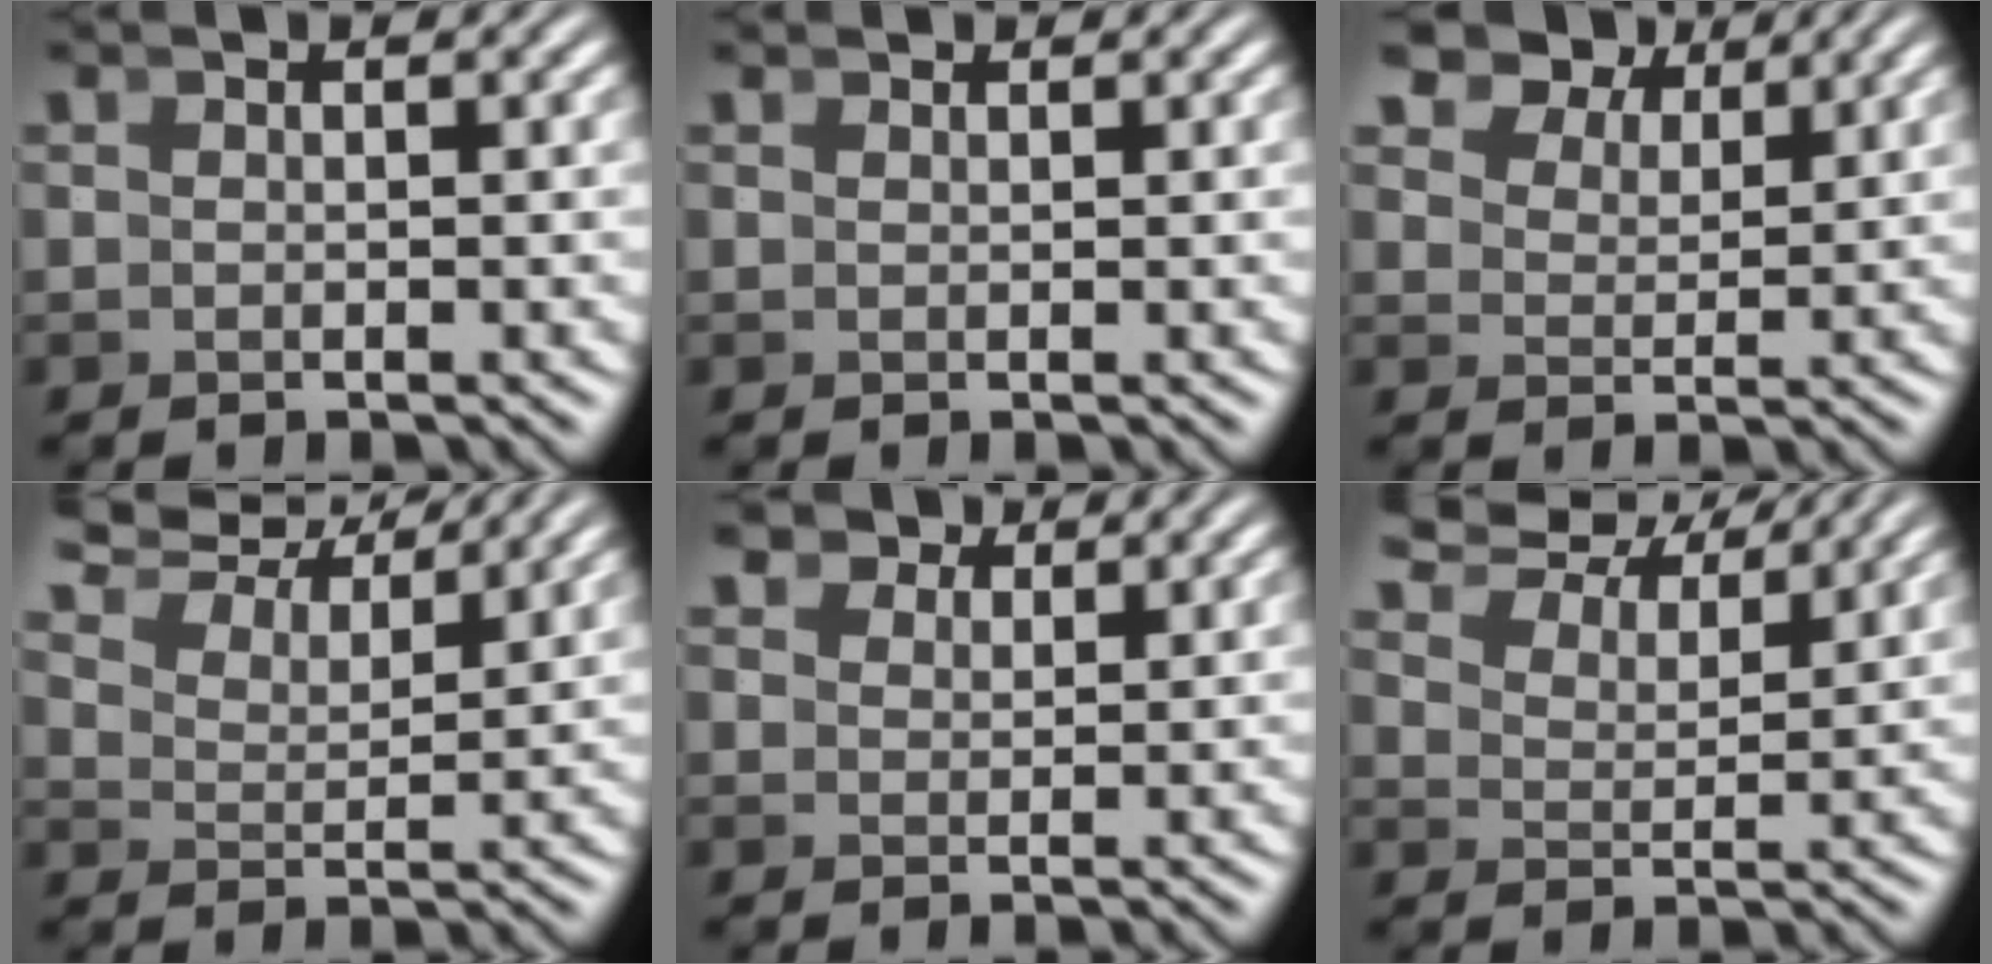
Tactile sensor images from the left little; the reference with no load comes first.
{"total": 0.8, "force": [0.8, -0.1, 0.0], "torque": [0.008, 0.003, 0.016]}
{"total": 6.2, "force": [4.7, 3.1, 2.6], "torque": [-0.039, 0.015, 0.070]}
{"total": 6.9, "force": [5.6, 2.8, 2.7], "torque": [-0.054, 0.026, 0.077]}
{"total": 2.5, "force": [2.2, 1.0, 0.6], "torque": [-0.004, 0.003, 0.037]}
{"total": 6.6, "force": [5.4, 2.8, 2.6], "torque": [-0.051, 0.023, 0.074]}